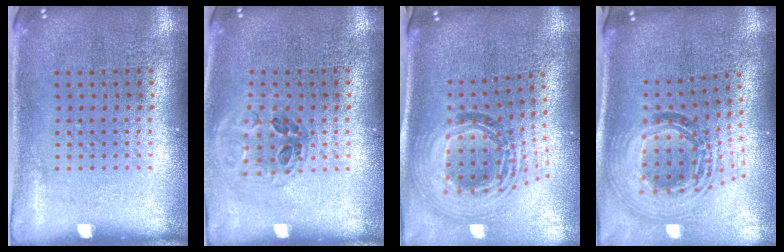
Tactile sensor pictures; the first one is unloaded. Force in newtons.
{"total": 1.0, "press": 1.0, "slide": 0.3}
{"total": 1.8, "press": 1.5, "slide": 1.0}
{"total": 1.8, "press": 1.5, "slide": 1.0}